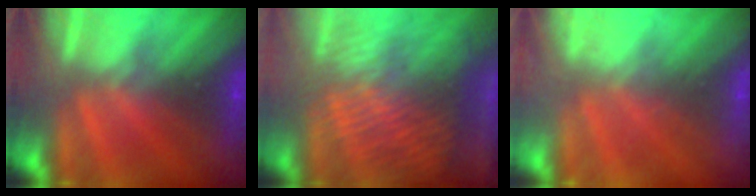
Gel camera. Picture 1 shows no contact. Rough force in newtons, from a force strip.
{"total": 8.8}
{"total": 2.4}